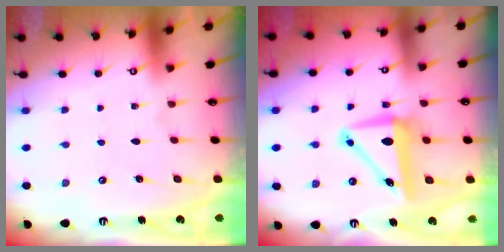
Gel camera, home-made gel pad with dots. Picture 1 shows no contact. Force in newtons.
{"total": 8.9, "press": 8.3, "slide": 3.1}